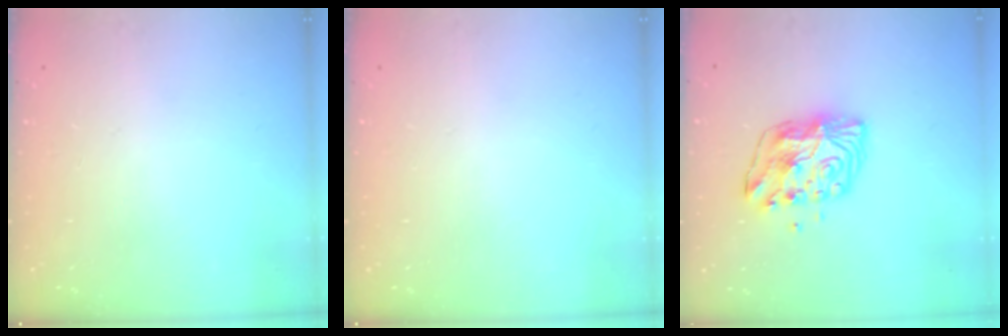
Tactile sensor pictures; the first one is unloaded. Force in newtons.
{"total": 0.0}
{"total": 10.2, "press": 10.2, "slide": 0.6}